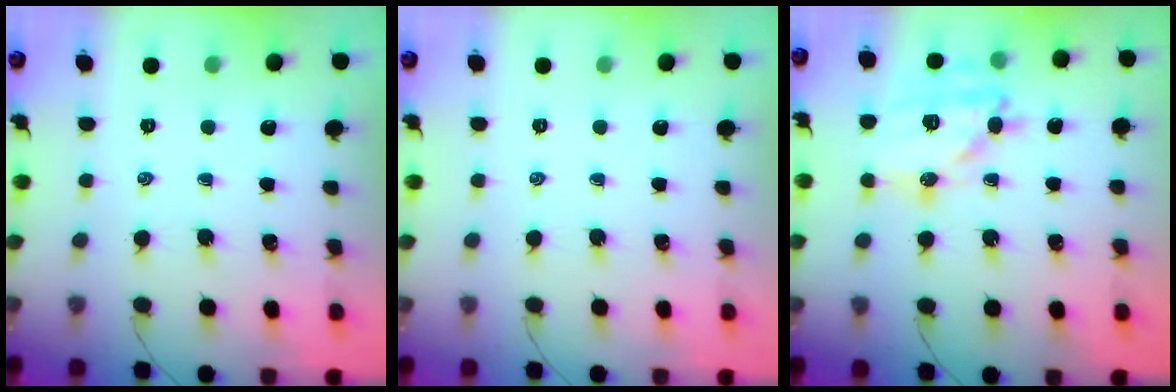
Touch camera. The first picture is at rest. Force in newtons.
{"total": 0.0}
{"total": 16.1, "press": 16.0, "slide": 2.0}